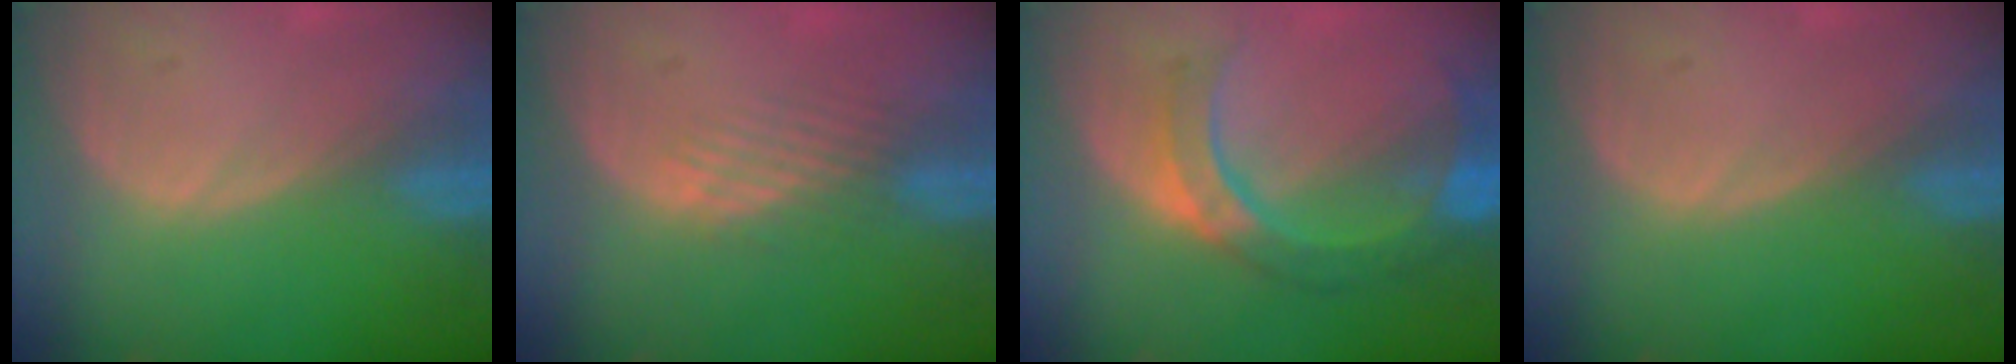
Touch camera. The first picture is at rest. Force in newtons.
{"total": 3.1, "press": 2.5, "slide": 1.8}
{"total": 8.3, "press": 7.9, "slide": 2.5}
{"total": 0.0}